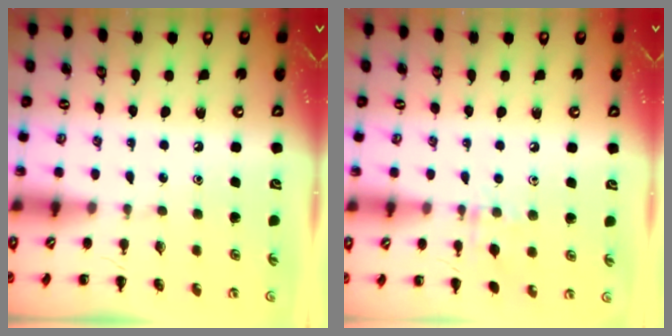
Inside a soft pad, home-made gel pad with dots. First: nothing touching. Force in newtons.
{"total": 7.6, "press": 7.3, "slide": 2.2}